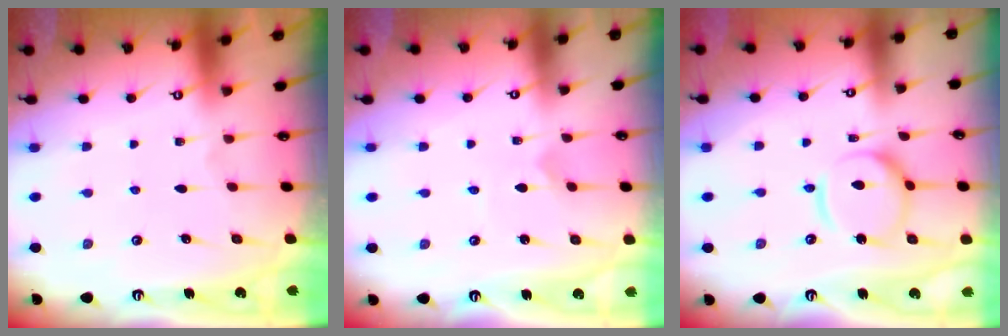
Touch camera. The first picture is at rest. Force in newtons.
{"total": 1.4, "press": 1.4, "slide": 0.1}
{"total": 11.8, "press": 11.7, "slide": 1.2}